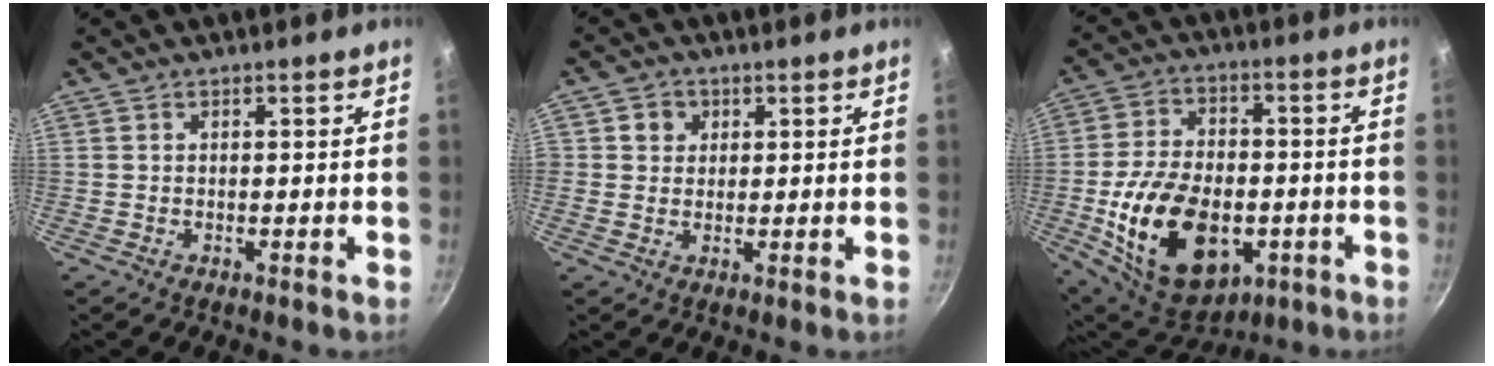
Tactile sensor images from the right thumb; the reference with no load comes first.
{"total": 3.6, "force": [1.0, 3.3, 0.8], "torque": [0.012, 0.001, 0.011]}
{"total": 21.8, "force": [-5.5, 13.7, 16.1], "torque": [-0.266, 0.018, -0.077]}